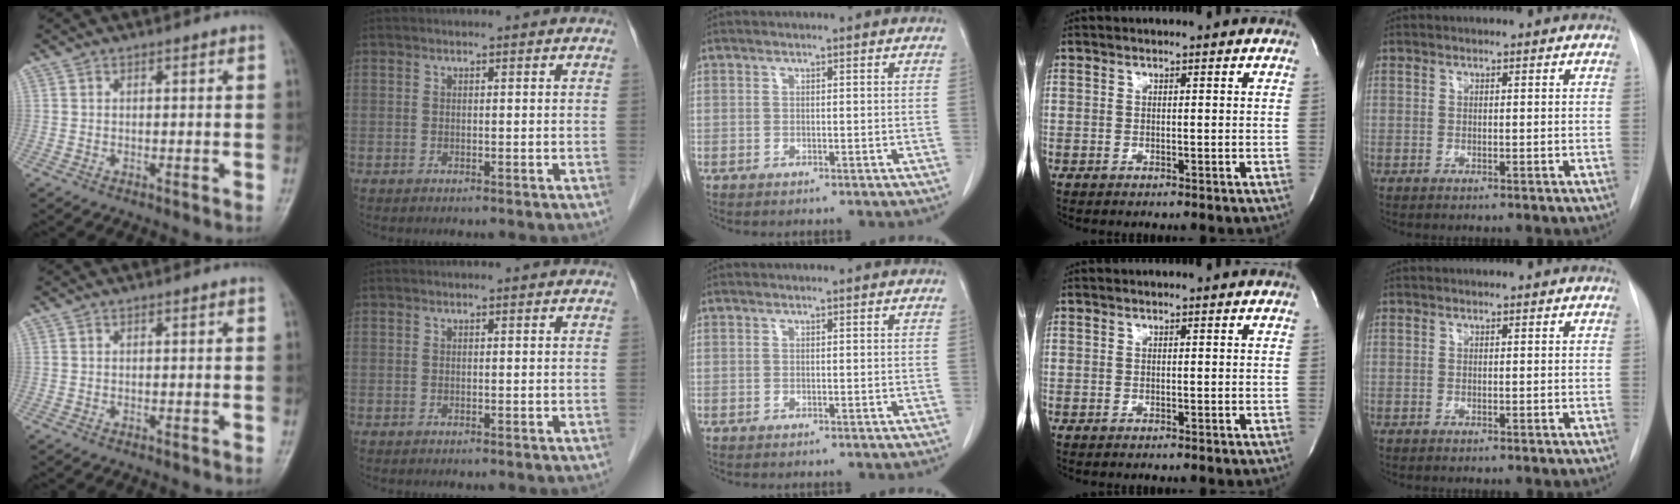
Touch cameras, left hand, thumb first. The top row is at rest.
{}